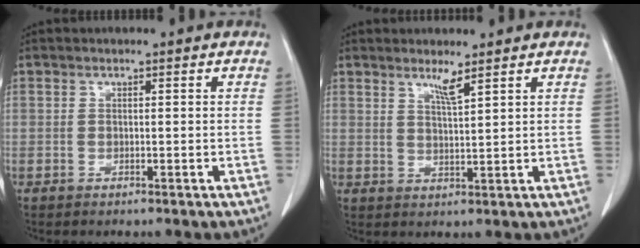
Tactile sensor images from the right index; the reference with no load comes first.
{"total": 2.7, "force": [2.1, -0.3, 1.8], "torque": [-0.034, -0.010, 0.041]}